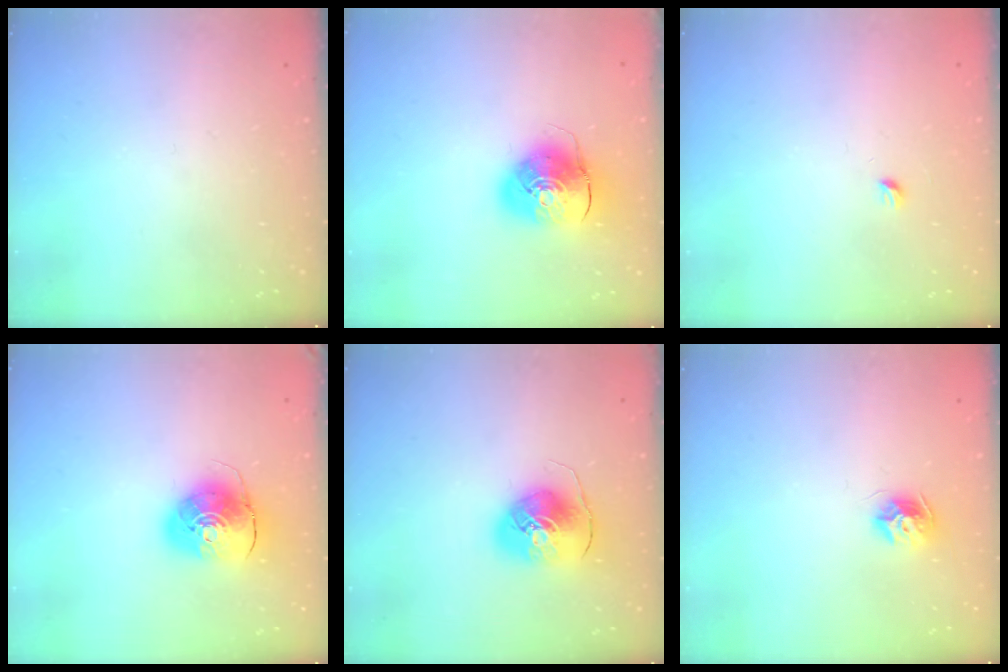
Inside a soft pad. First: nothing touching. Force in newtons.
{"total": 10.4, "press": 10.2, "slide": 1.7}
{"total": 2.9, "press": 2.9, "slide": 0.4}
{"total": 9.8, "press": 9.7, "slide": 1.4}
{"total": 9.3, "press": 9.2, "slide": 1.0}
{"total": 8.7, "press": 8.7, "slide": 0.0}